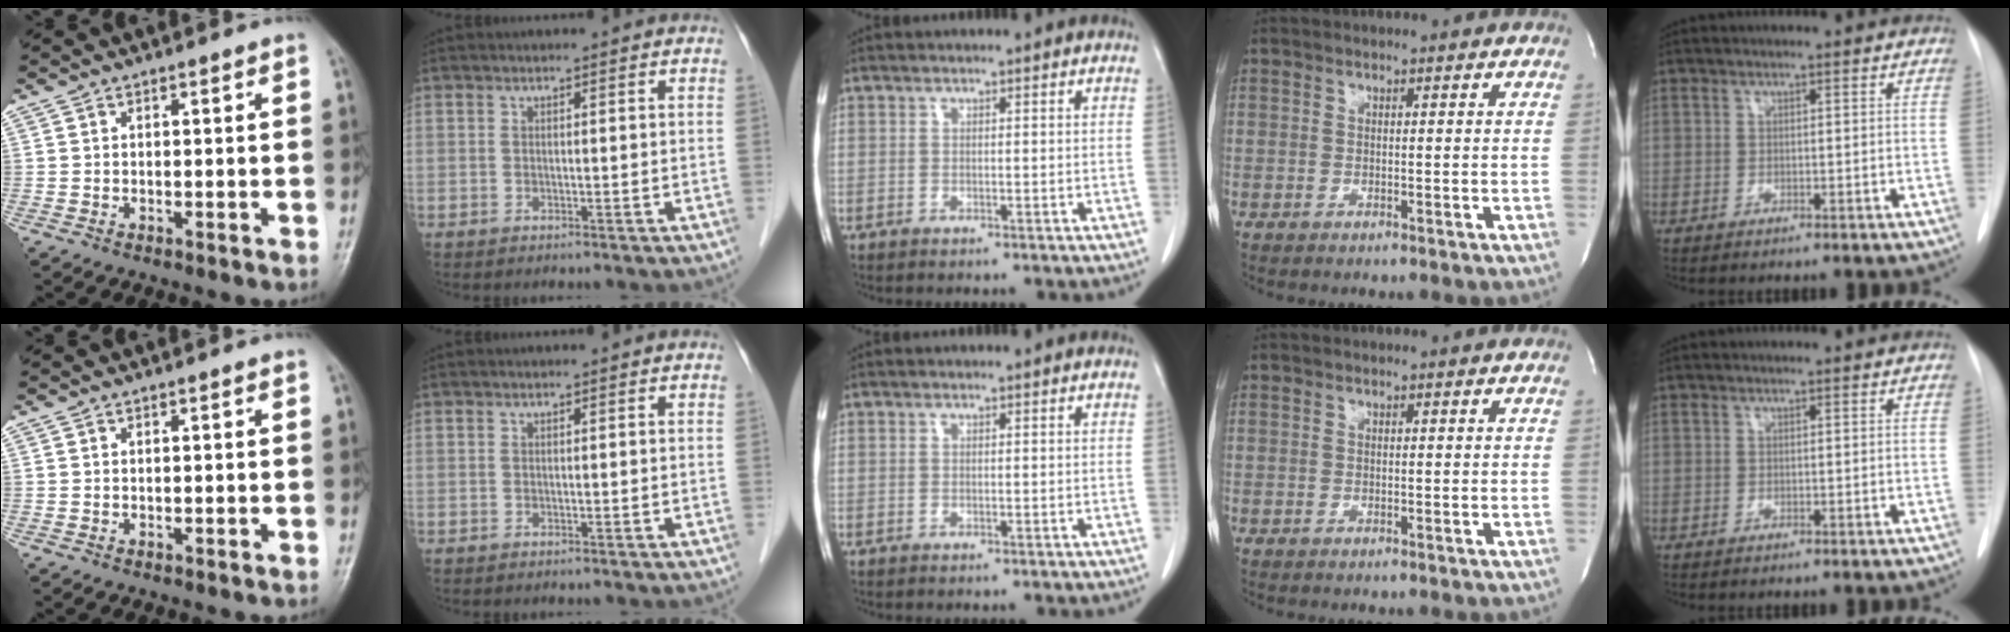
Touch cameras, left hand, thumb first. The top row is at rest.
{}